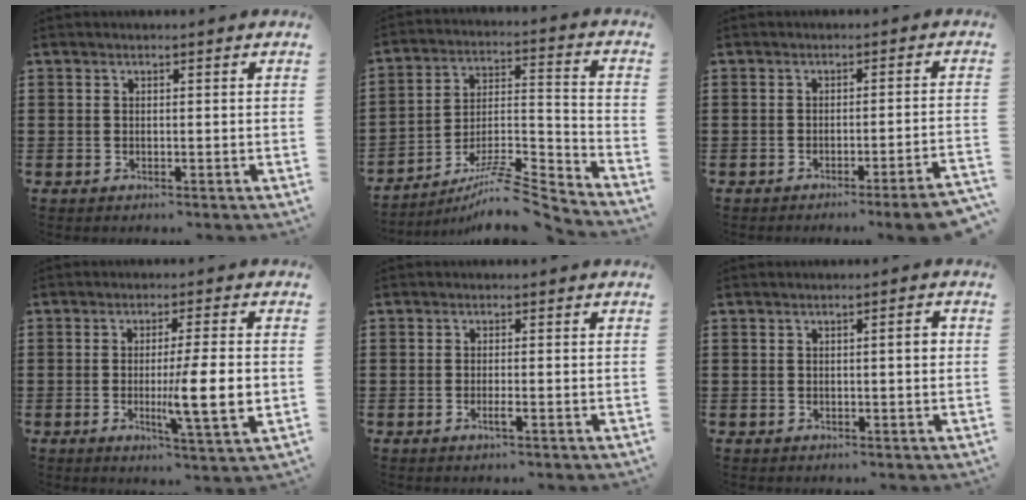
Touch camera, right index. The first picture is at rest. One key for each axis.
{"total": 8.7, "fx": -7.6, "fy": 0.9, "fz": 4.3, "tx": -0.054, "ty": 0.013, "tz": -0.145}
{"total": 3.1, "fx": -2.4, "fy": -0.5, "fz": 1.9, "tx": -0.032, "ty": -0.012, "tz": -0.046}
{"total": 9.0, "fx": -0.9, "fy": 0.7, "fz": 8.9, "tx": -0.148, "ty": -0.015, "tz": -0.018}
{"total": 1.6, "fx": -0.8, "fy": 0.1, "fz": 1.4, "tx": -0.032, "ty": -0.005, "tz": -0.016}
{"total": 1.7, "fx": 0.2, "fy": 0.2, "fz": 1.6, "tx": -0.031, "ty": 0.001, "tz": 0.001}